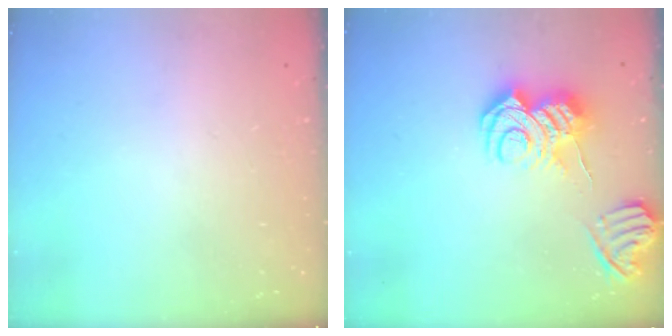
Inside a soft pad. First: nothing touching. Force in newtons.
{"total": 11.2, "press": 11.2, "slide": 1.3}